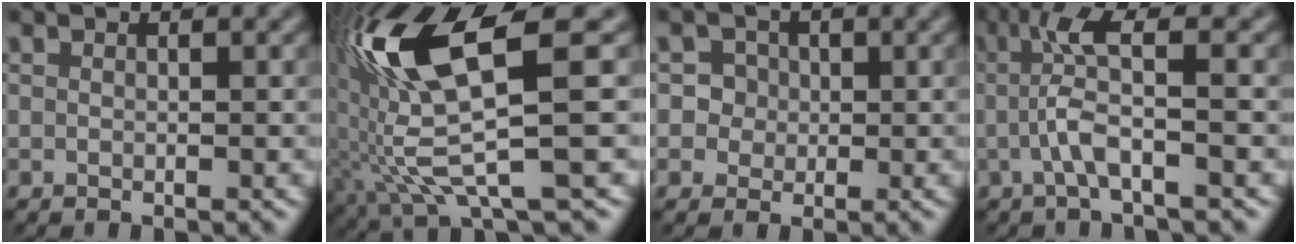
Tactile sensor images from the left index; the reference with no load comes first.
{"total": 12.2, "force": [1.4, 2.7, 11.8], "torque": [-0.241, 0.005, 0.032]}
{"total": 2.7, "force": [0.5, 2.6, 0.7], "torque": [0.004, 0.006, 0.004]}
{"total": 4.0, "force": [-0.5, 0.5, 3.9], "torque": [-0.089, 0.006, -0.010]}